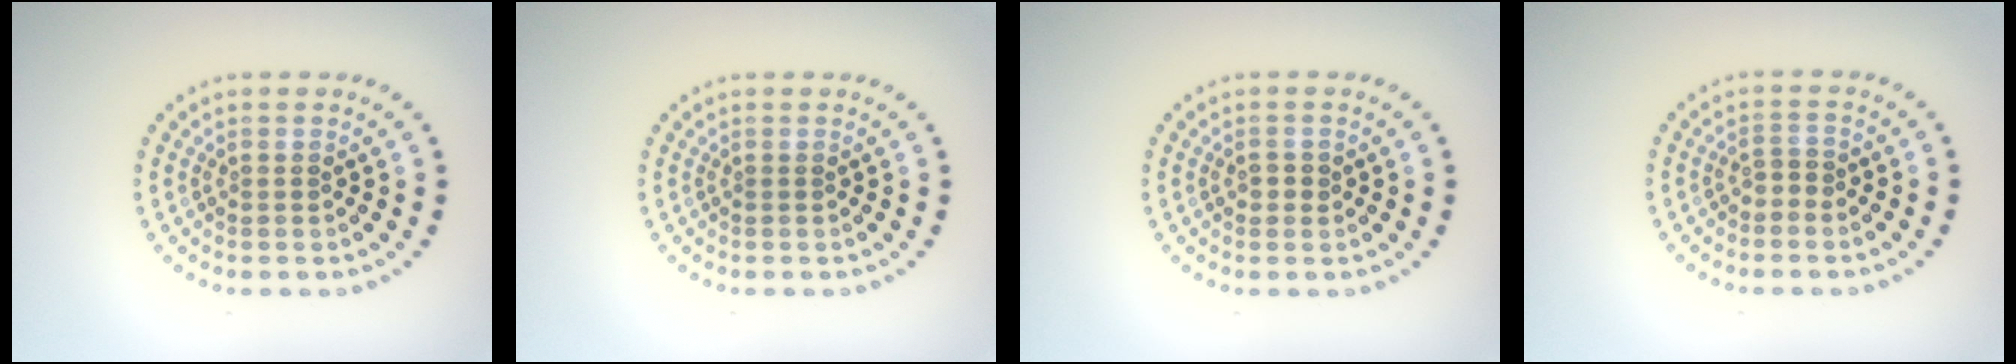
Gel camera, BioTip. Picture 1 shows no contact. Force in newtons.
{"total": 0.0}
{"total": 1.0, "press": 1.0, "slide": 0.1}
{"total": 1.1, "press": 0.9, "slide": 0.7}